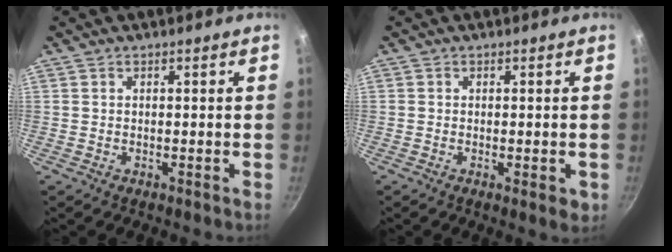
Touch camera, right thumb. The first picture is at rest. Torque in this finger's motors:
{"motor_torque": [-0.46, 0.12, -0.40, -0.05, -0.03]}